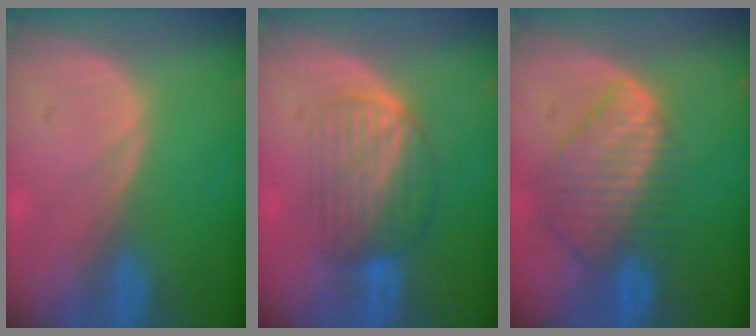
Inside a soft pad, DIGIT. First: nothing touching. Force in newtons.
{"total": 6.5, "press": 6.3, "slide": 1.6}
{"total": 8.8, "press": 7.6, "slide": 4.4}